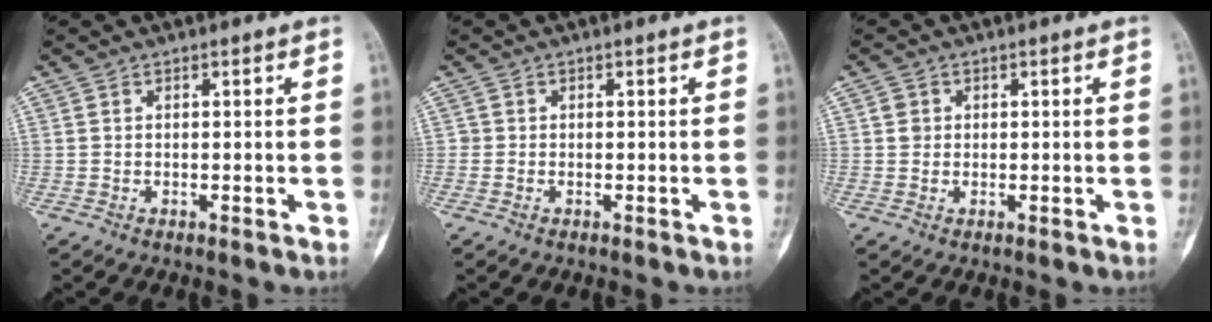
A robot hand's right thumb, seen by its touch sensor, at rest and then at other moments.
{"total": 0.6, "force": [-0.4, 0.5, 0.1], "torque": [0.001, 0.003, -0.012]}
{"total": 1.8, "force": [0.2, 1.7, 0.6], "torque": [0.000, 0.003, 0.003]}